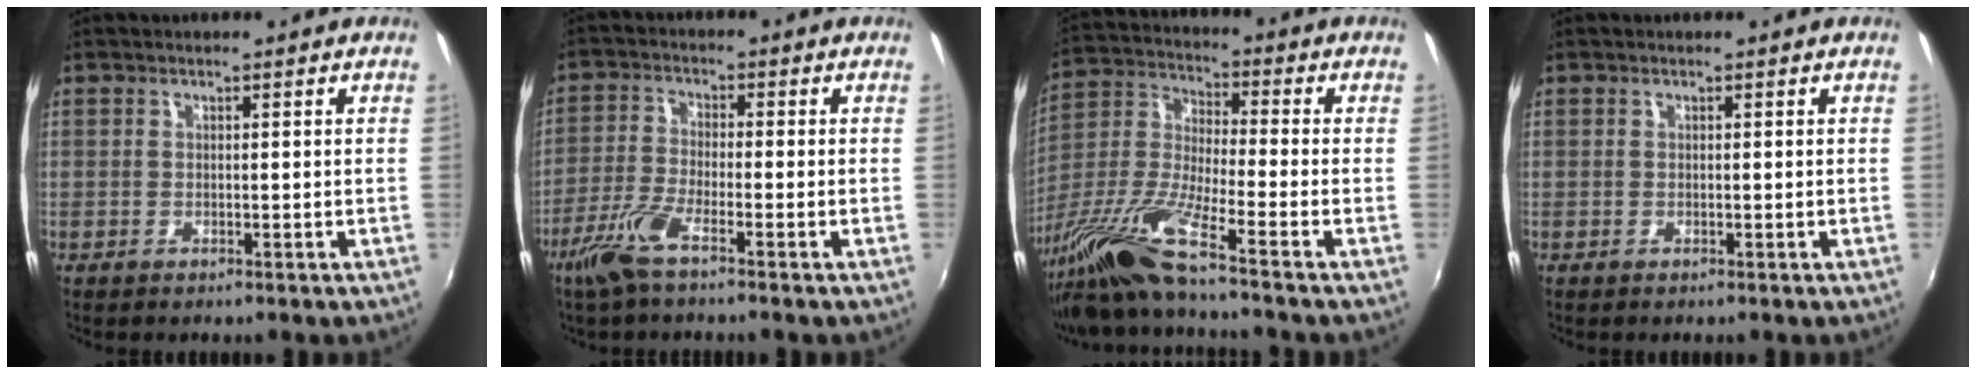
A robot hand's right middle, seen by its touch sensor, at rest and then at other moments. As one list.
[{"total": 6.8, "force": [-4.5, 0.5, 5.0], "torque": [-0.121, -0.008, -0.093]}, {"total": 12.7, "force": [-10.1, -1.4, 7.5], "torque": [-0.149, -0.014, -0.206]}, {"total": 0.0}]